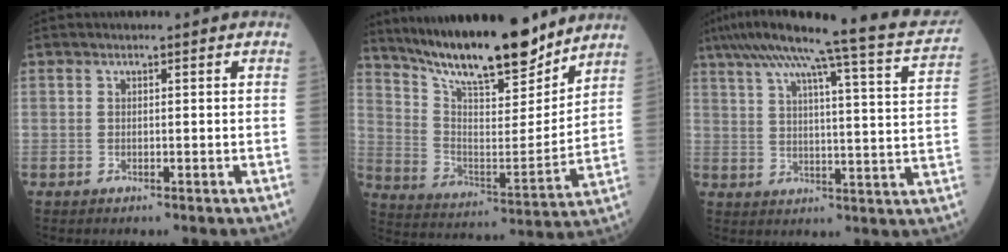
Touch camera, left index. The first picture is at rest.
{"total": 19.3, "force": [16.5, 3.3, 9.4], "torque": [-0.158, -0.014, 0.279]}
{"total": 22.4, "force": [18.8, -0.1, 12.2], "torque": [-0.194, -0.017, 0.238]}